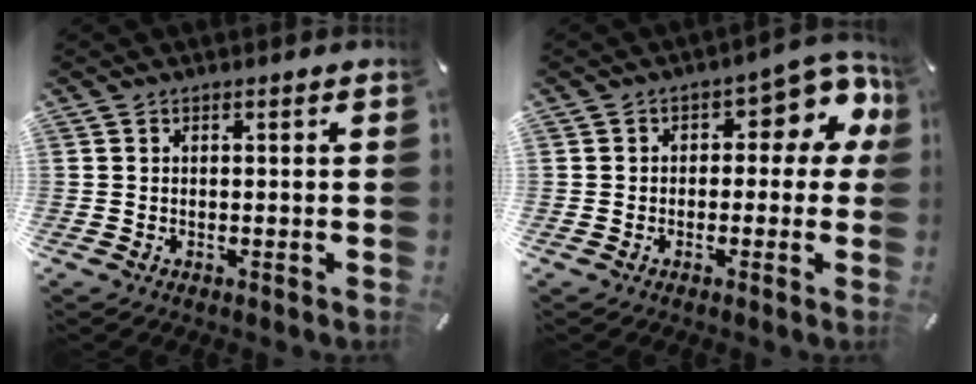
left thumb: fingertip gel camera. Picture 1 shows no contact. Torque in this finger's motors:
{"motor_torque": [0.25, 0.15, 0.28, 0.17, 0.04]}